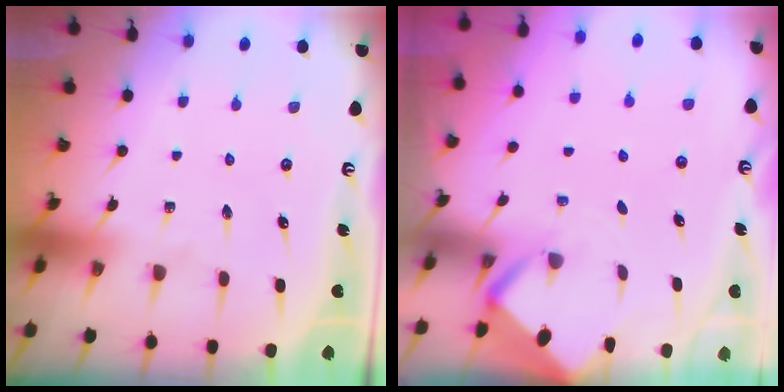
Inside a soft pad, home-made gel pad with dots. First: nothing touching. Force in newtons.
{"total": 2.1, "press": 2.1, "slide": 0.2}